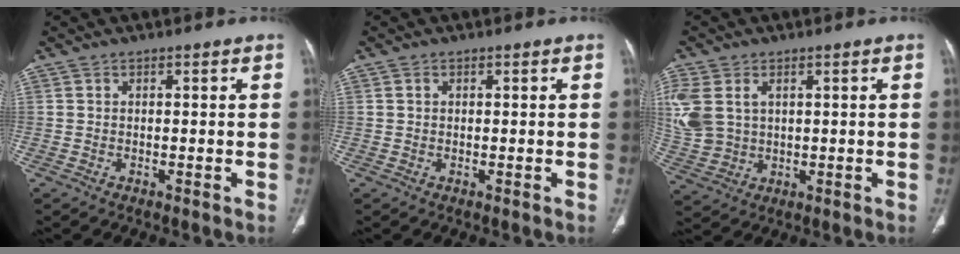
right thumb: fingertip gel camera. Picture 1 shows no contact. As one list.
[{"total": 0.6, "force": [0.2, 0.5, 0.3], "torque": [-0.005, 0.000, 0.004]}, {"total": 13.1, "force": [3.2, 9.6, 8.3], "torque": [-0.220, 0.002, 0.077]}]